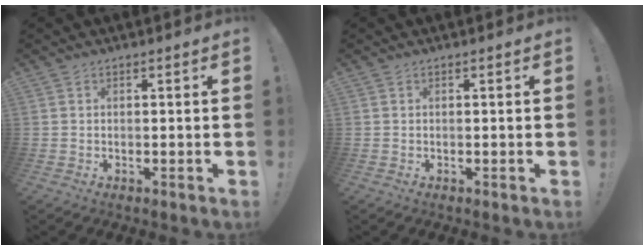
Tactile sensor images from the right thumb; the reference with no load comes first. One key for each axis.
{"total": 0.0}